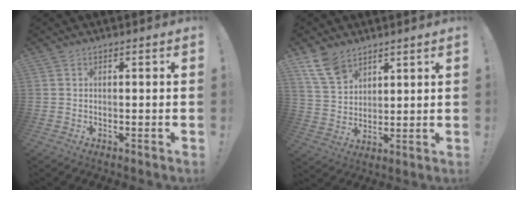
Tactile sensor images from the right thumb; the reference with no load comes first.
{"total": 10.5, "force": [7.3, 6.2, 4.3], "torque": [-0.085, -0.035, 0.145]}